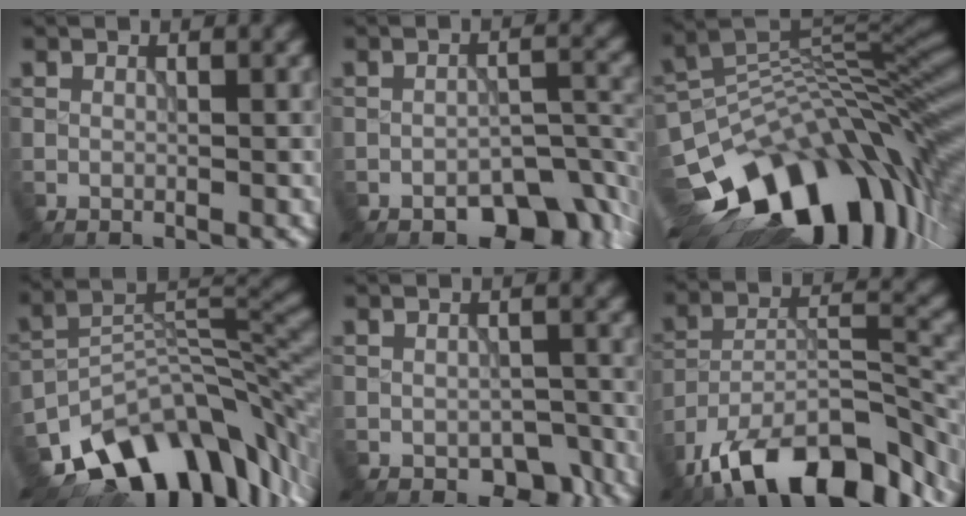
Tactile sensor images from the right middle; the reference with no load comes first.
{"total": 6.1, "force": [-3.8, 2.9, 3.8], "torque": [-0.045, 0.001, -0.054]}
{"total": 15.7, "force": [-6.9, 8.5, 11.3], "torque": [-0.180, -0.011, -0.110]}
{"total": 13.3, "force": [-8.7, 6.4, 7.8], "torque": [-0.126, 0.000, -0.152]}
{"total": 2.9, "force": [-1.5, 1.8, 1.7], "torque": [-0.022, -0.007, -0.019]}
{"total": 13.8, "force": [-10.1, 5.0, 7.8], "torque": [-0.134, 0.009, -0.173]}